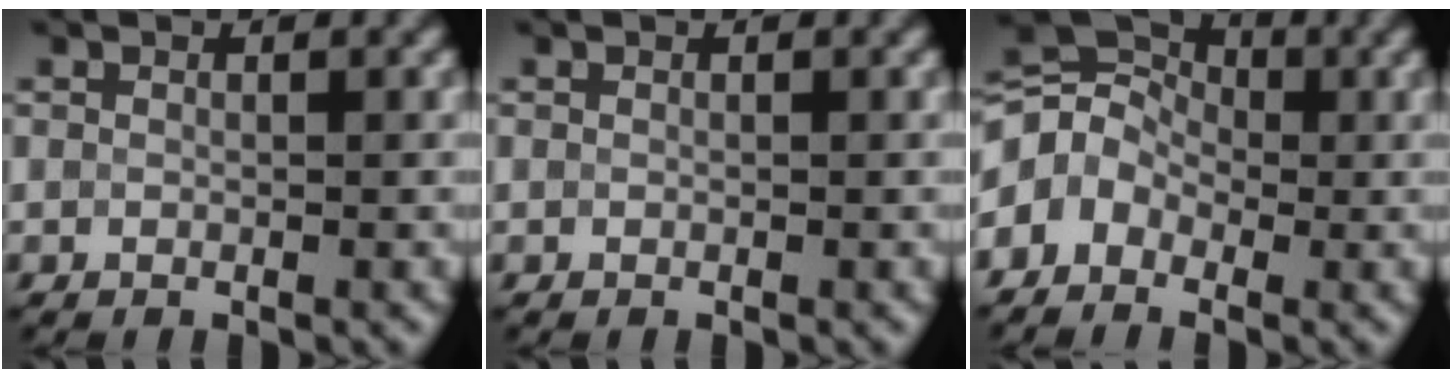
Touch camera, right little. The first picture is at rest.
{"total": 0.0}
{"total": 5.0, "force": [-1.3, 4.0, 2.7], "torque": [-0.042, 0.016, -0.038]}